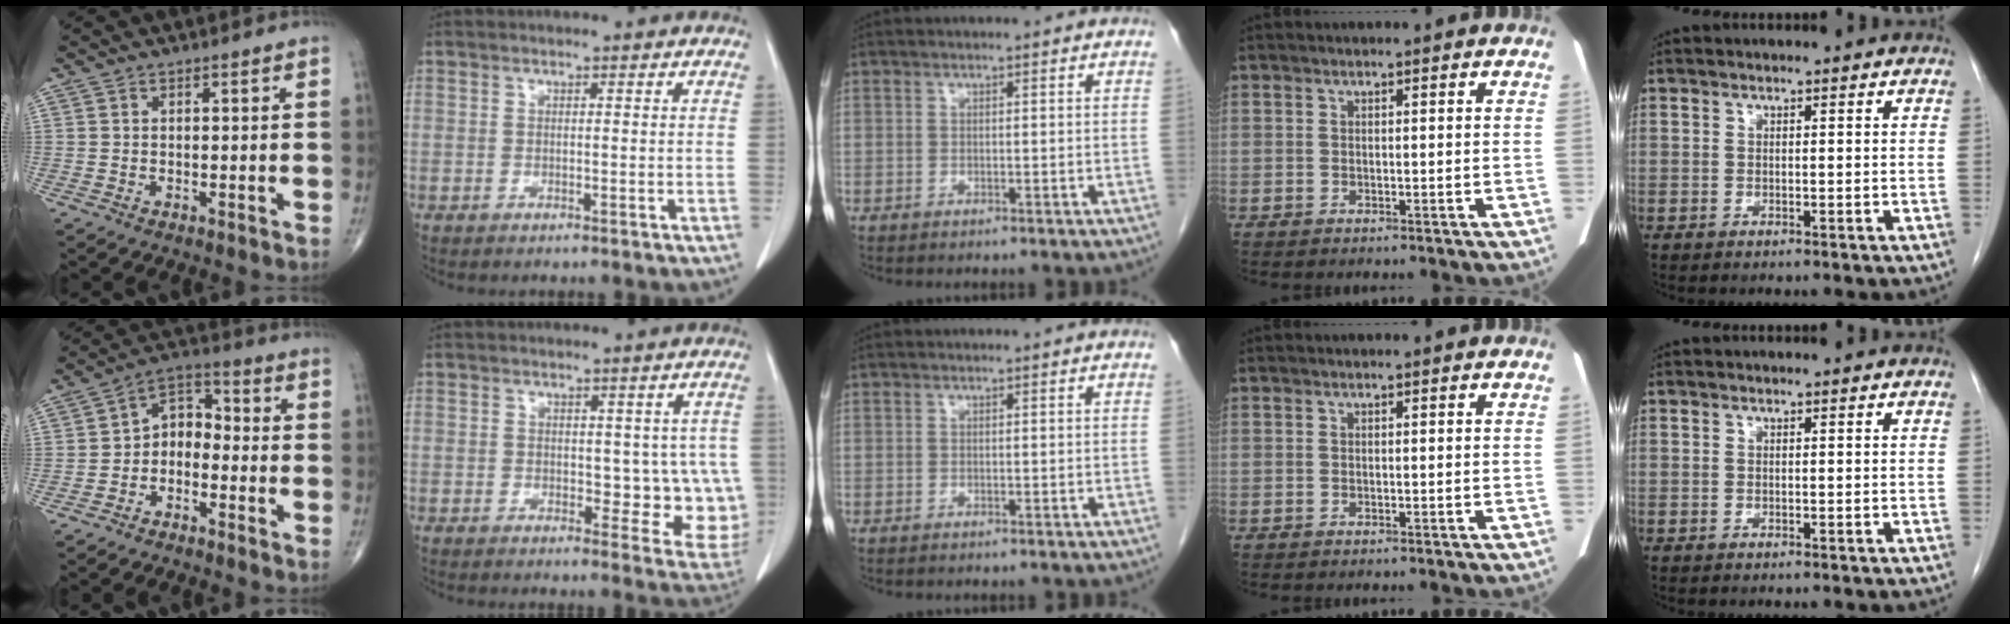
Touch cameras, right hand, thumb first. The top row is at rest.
{"thumb": {"total": 6.8, "force": [-2.3, 4.8, 4.2], "torque": [-0.049, 0.042, -0.058]}, "index": {"total": 7.3, "force": [0.4, 4.4, 5.7], "torque": [-0.031, 0.001, 0.009]}}